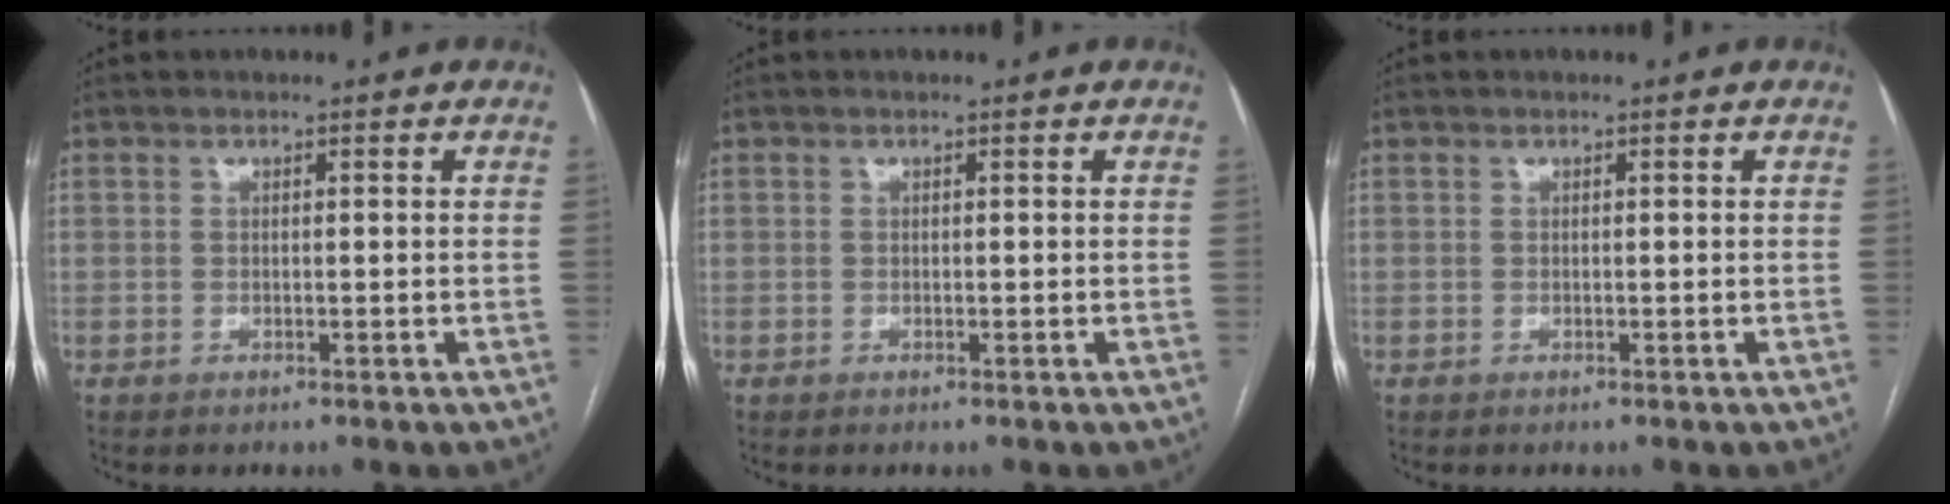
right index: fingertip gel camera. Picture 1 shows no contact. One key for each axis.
{"total": 0.0}
{"total": 0.0}